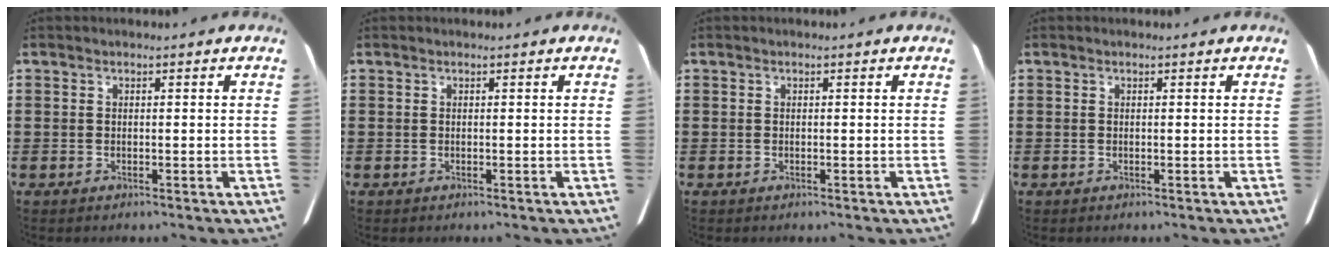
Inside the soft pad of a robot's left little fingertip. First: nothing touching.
{"total": 0.0}
{"total": 0.0}
{"total": 0.0}